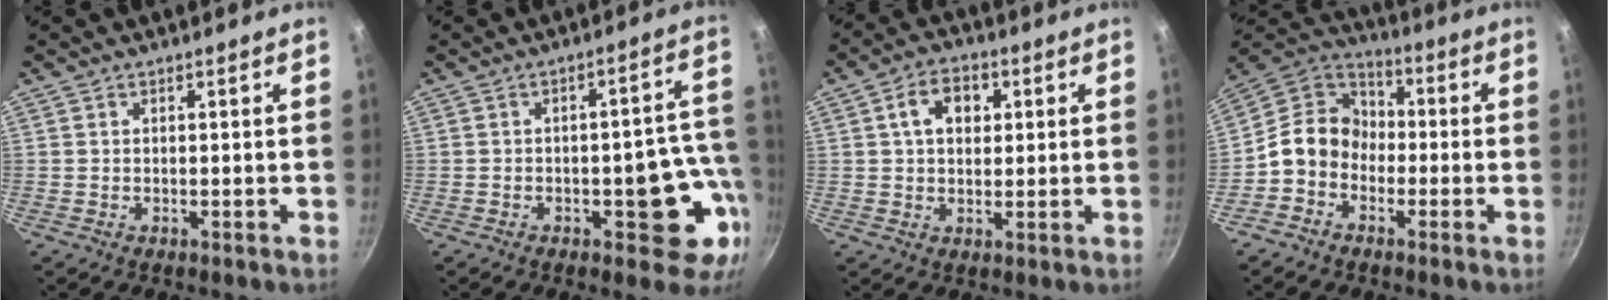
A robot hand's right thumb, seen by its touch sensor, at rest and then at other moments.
{"total": 11.9, "force": [-3.7, 5.6, 9.8], "torque": [-0.055, 0.034, -0.044]}
{"total": 7.5, "force": [2.0, 5.2, 5.0], "torque": [-0.061, 0.008, 0.027]}
{"total": 11.1, "force": [-2.7, 9.2, 5.5], "torque": [-0.058, 0.048, -0.078]}